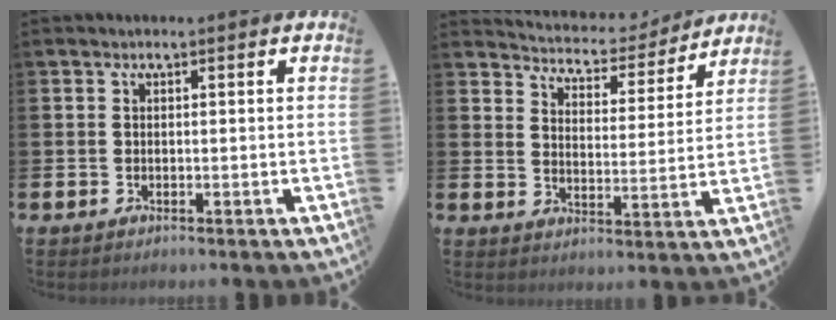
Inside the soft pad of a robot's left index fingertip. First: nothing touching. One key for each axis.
{"total": 5.0, "fx": 4.9, "fy": 1.3, "fz": 0.2, "tx": -0.027, "ty": -0.046, "tz": 0.079}